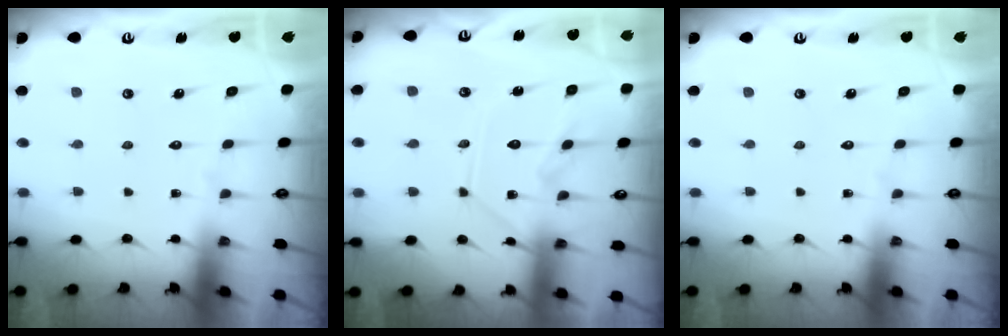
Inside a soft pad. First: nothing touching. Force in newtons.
{"total": 11.6, "press": 11.6, "slide": 0.6}
{"total": 0.0}